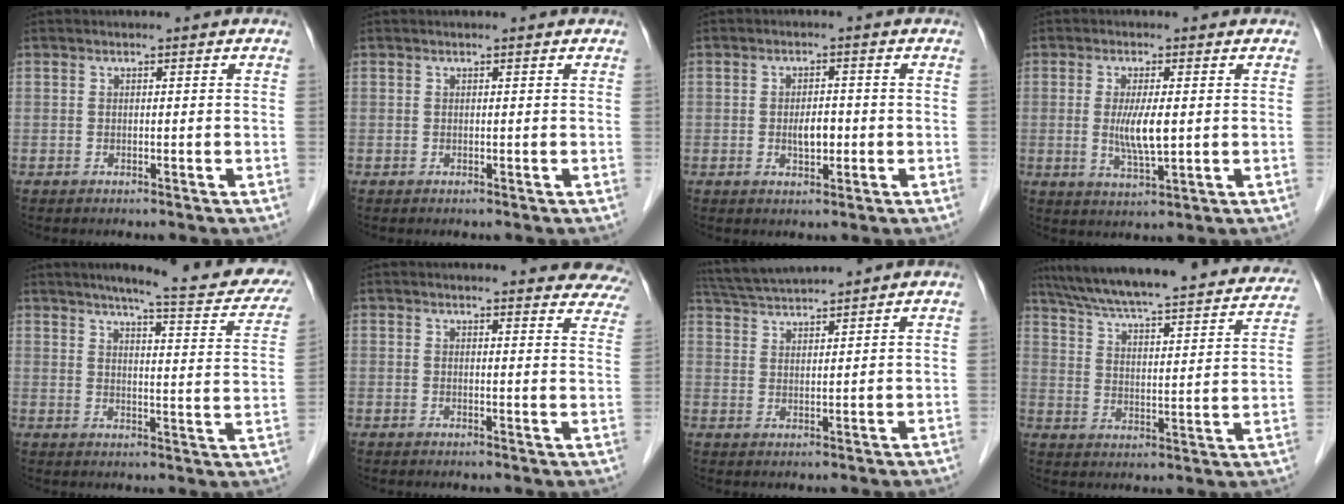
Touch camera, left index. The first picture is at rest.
{"total": 0.7, "force": [0.6, 0.0, 0.2], "torque": [-0.006, 0.004, 0.006]}
{"total": 3.0, "force": [-0.5, 1.5, 2.6], "torque": [-0.046, 0.001, -0.006]}
{"total": 5.3, "force": [0.2, 0.9, 5.2], "torque": [-0.105, -0.011, 0.005]}
{"total": 18.9, "force": [15.9, 2.0, 10.0], "torque": [-0.117, -0.023, 0.184]}
{"total": 18.9, "force": [18.0, 3.1, 4.7], "torque": [-0.035, -0.057, 0.180]}
{"total": 7.3, "force": [7.0, -0.8, 2.1], "torque": [-0.047, 0.026, 0.129]}
{"total": 29.1, "force": [25.5, 4.8, 13.2], "torque": [-0.215, -0.023, 0.326]}